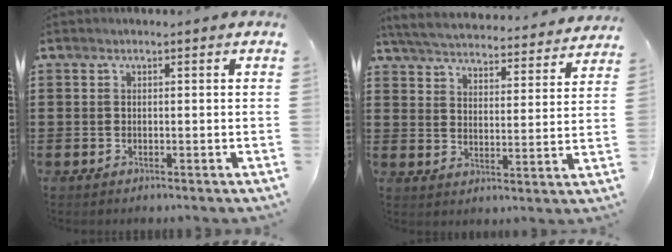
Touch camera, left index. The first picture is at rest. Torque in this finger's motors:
{"motor_torque": [1.33, -0.81, 0.42, 0.09]}